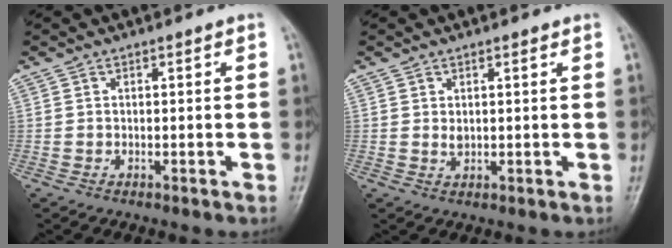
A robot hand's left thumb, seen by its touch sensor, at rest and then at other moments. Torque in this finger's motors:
{"motor_torque": [-0.05, 0.05, 0.02, -0.02, -0.02]}